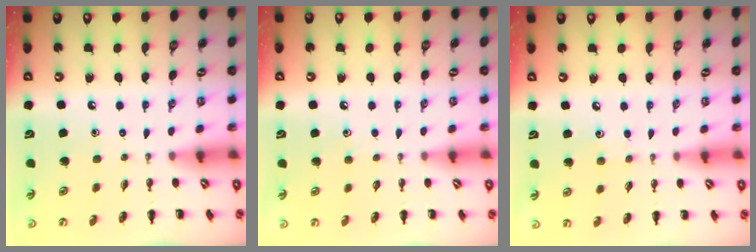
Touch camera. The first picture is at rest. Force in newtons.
{"total": 3.5, "press": 3.3, "slide": 1.2}
{"total": 4.6, "press": 4.3, "slide": 1.4}